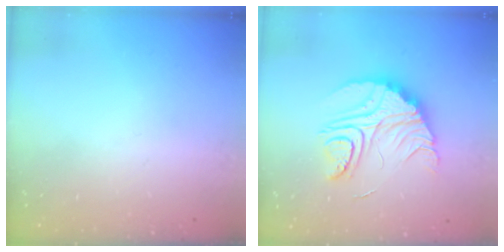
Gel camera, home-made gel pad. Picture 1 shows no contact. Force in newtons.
{"total": 15.9, "press": 15.8, "slide": 1.7}